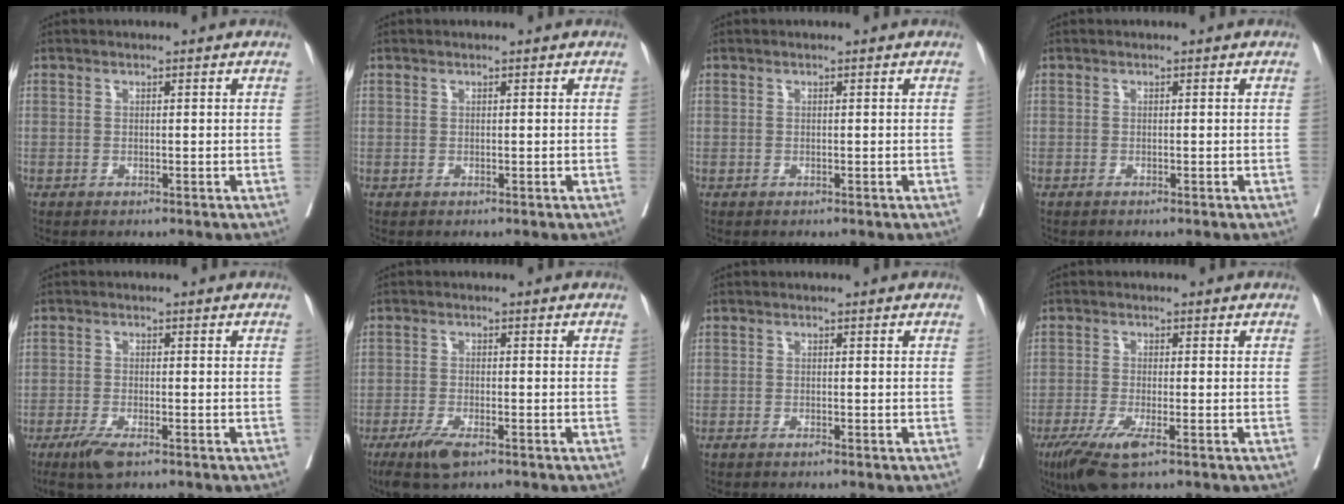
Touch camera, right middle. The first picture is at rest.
{"total": 0.0}
{"total": 0.0}
{"total": 0.0}
{"total": 4.0, "force": [-2.7, 0.8, 2.9], "torque": [-0.059, -0.009, -0.048]}
{"total": 4.9, "force": [-3.2, 1.2, 3.5], "torque": [-0.071, -0.010, -0.056]}
{"total": 0.5, "force": [-0.5, 0.0, 0.3], "torque": [-0.009, -0.001, -0.007]}
{"total": 5.8, "force": [-3.4, 0.8, 4.7], "torque": [-0.091, -0.018, -0.060]}